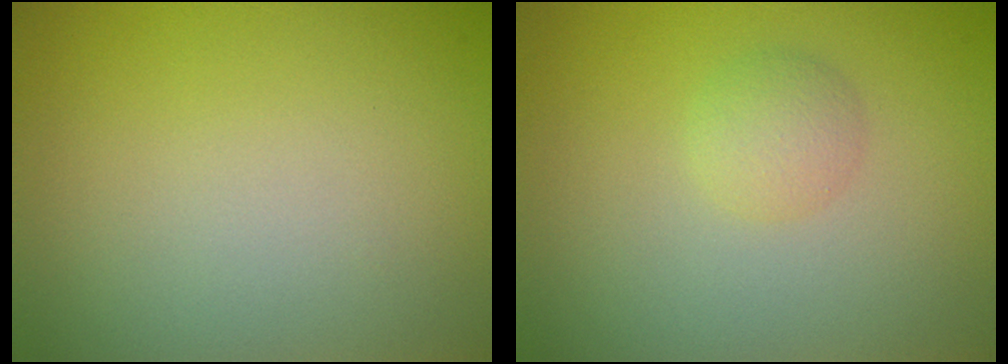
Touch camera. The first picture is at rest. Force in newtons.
{"total": 1.7, "press": 1.7, "slide": 0.0}